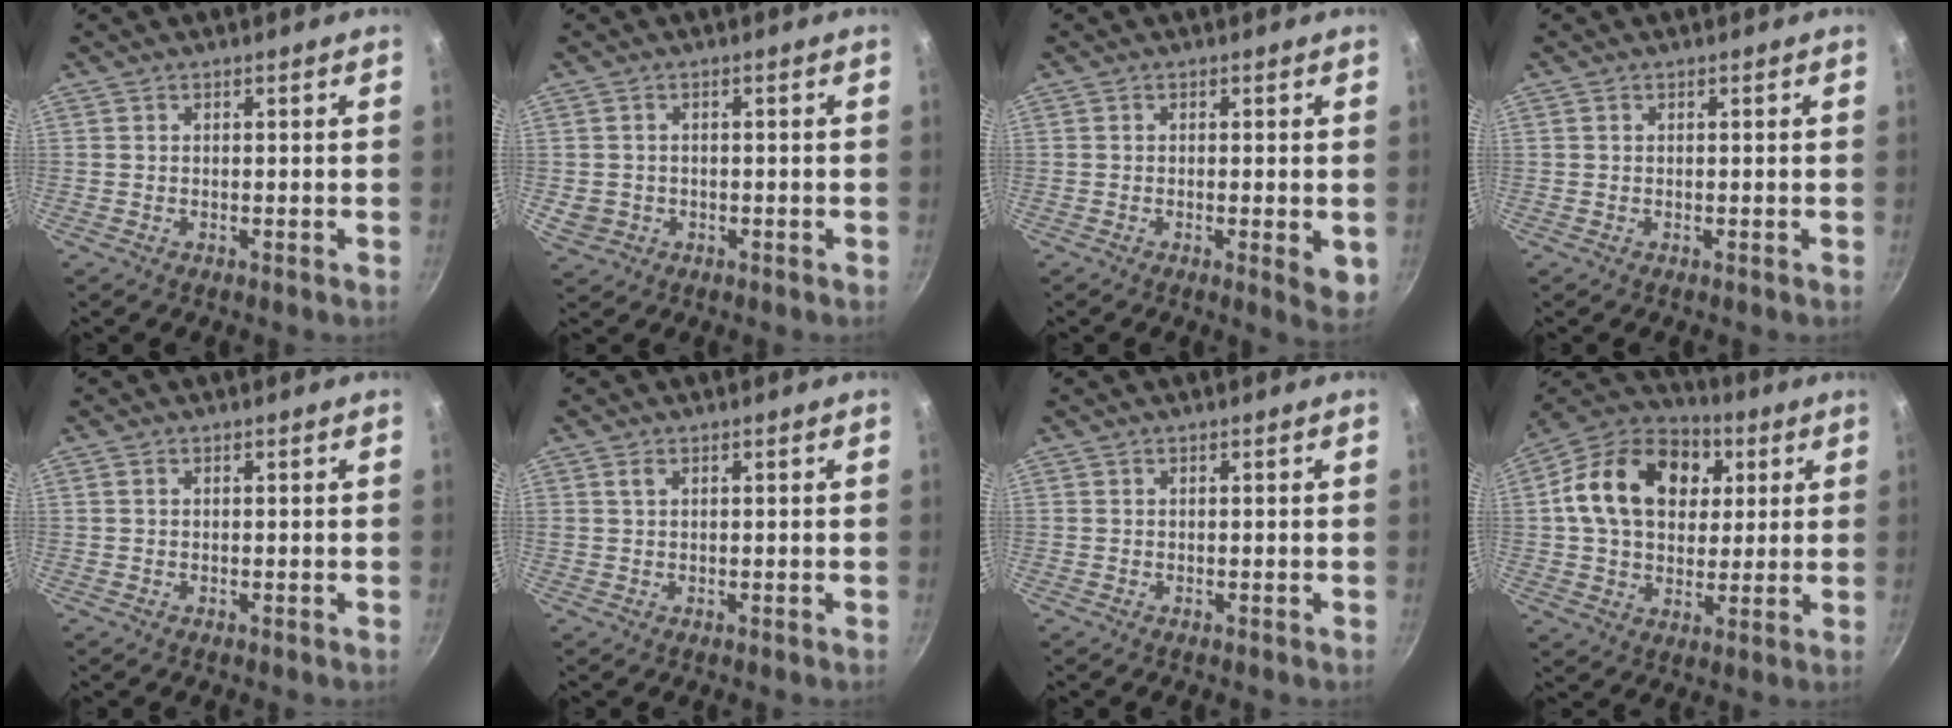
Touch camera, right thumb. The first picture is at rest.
{"total": 3.2, "force": [-0.6, 2.9, 1.2], "torque": [-0.022, 0.005, 0.002]}
{"total": 4.7, "force": [-0.9, 1.3, 4.4], "torque": [-0.056, -0.011, -0.012]}
{"total": 0.0}
{"total": 0.5, "force": [0.1, 0.4, 0.3], "torque": [-0.004, 0.002, 0.002]}
{"total": 1.1, "force": [0.5, 0.6, 0.8], "torque": [-0.014, 0.001, 0.010]}
{"total": 0.0}
{"total": 20.2, "force": [5.0, 14.7, 13.0], "torque": [-0.195, 0.014, 0.071]}